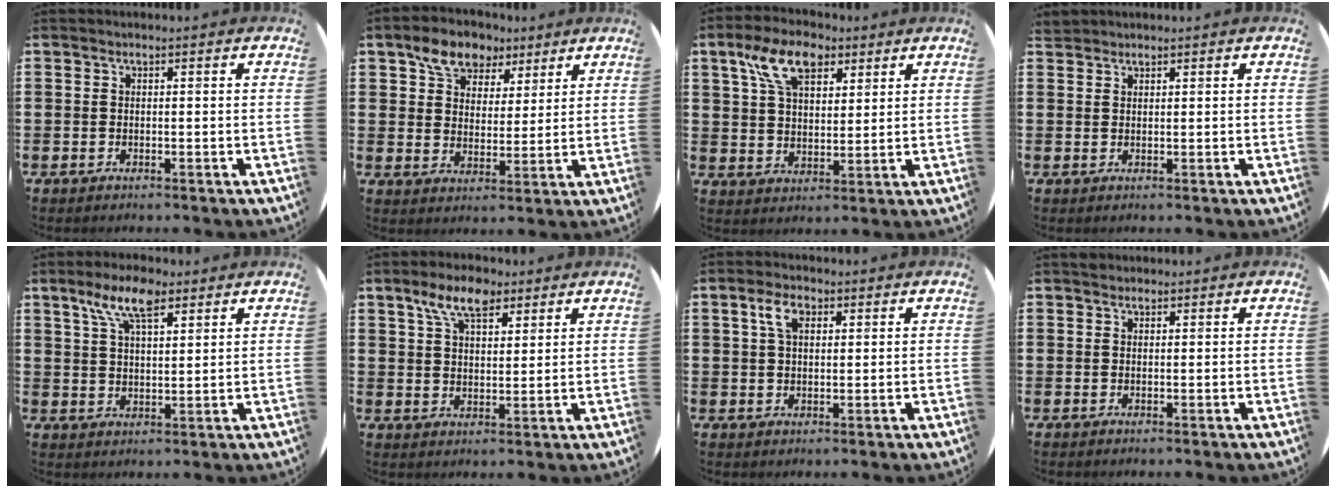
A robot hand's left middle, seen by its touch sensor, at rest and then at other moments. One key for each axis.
{"total": 6.8, "fx": 5.2, "fy": 4.1, "fz": 1.6, "tx": -0.042, "ty": -0.004, "tz": 0.093}
{"total": 8.7, "fx": 5.2, "fy": 4.7, "fz": 5.1, "tx": -0.104, "ty": 0.005, "tz": 0.094}
{"total": 1.1, "fx": 1.1, "fy": 0.2, "fz": -0.1, "tx": 0.000, "ty": 0.001, "tz": 0.022}
{"total": 7.6, "fx": 5.0, "fy": 2.8, "fz": 5.0, "tx": -0.094, "ty": -0.003, "tz": 0.085}
{"total": 7.1, "fx": 4.7, "fy": 3.2, "fz": 4.2, "tx": -0.079, "ty": -0.001, "tz": 0.082}
{"total": 4.0, "fx": 2.1, "fy": 2.2, "fz": 2.6, "tx": -0.050, "ty": 0.006, "tz": 0.035}
{"total": 0.9, "fx": 0.8, "fy": 0.4, "fz": -0.1, "tx": 0.000, "ty": 0.003, "tz": 0.017}